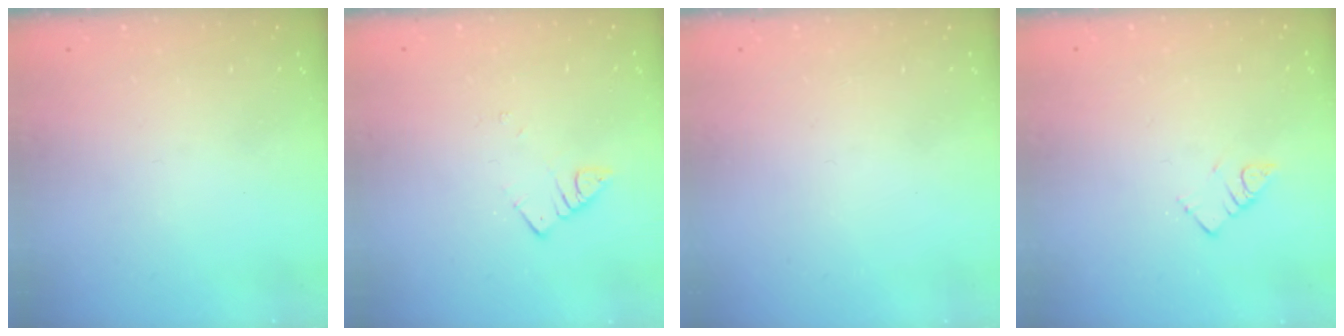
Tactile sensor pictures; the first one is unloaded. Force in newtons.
{"total": 2.5, "press": 2.5, "slide": 0.3}
{"total": 1.8, "press": 1.7, "slide": 0.1}
{"total": 3.2, "press": 3.1, "slide": 0.5}